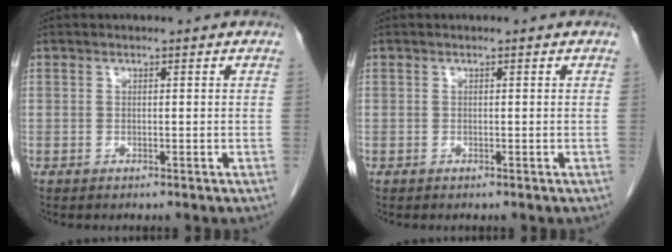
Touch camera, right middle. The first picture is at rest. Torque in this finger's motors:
{"motor_torque": [0.20, 0.05, 0.03, -0.01]}